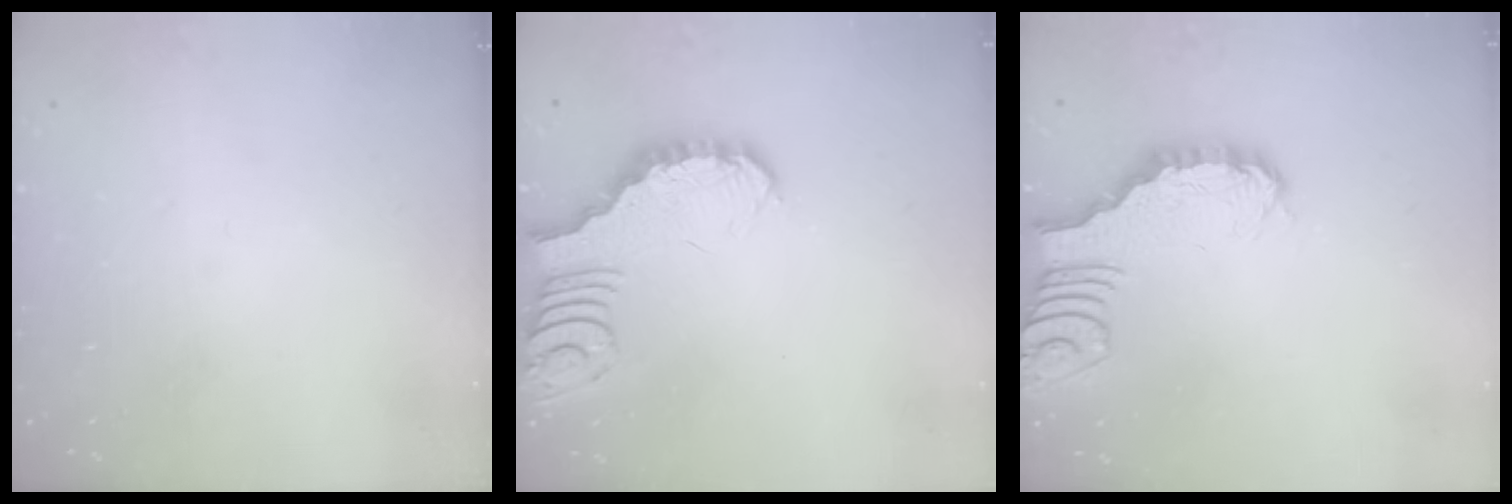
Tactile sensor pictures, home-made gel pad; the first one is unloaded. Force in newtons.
{"total": 3.6, "press": 3.6, "slide": 0.6}
{"total": 2.4, "press": 2.4, "slide": 0.2}